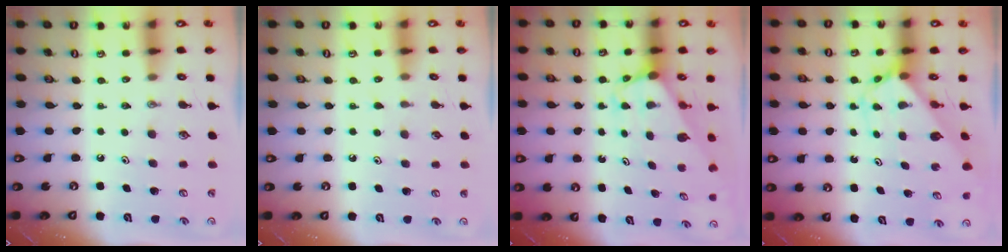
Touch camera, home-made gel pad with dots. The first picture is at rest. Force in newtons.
{"total": 1.4, "press": 1.4, "slide": 0.2}
{"total": 2.9, "press": 2.9, "slide": 0.1}
{"total": 2.7, "press": 2.7, "slide": 0.2}